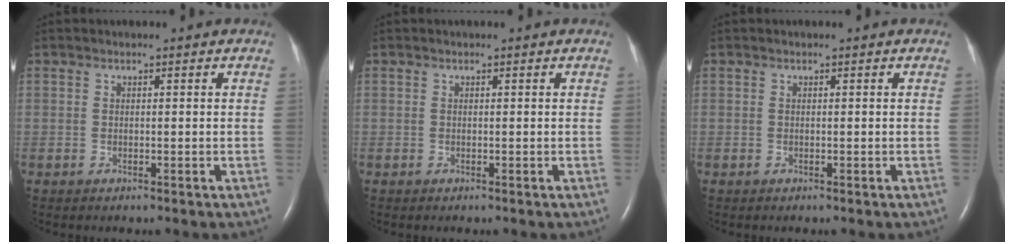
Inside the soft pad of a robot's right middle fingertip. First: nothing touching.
{"total": 0.0}
{"total": 0.0}